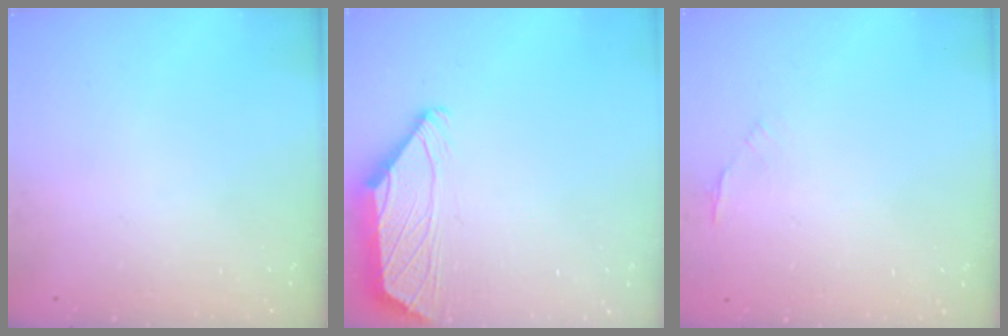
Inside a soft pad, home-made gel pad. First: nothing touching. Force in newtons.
{"total": 1.8, "press": 1.6, "slide": 0.8}
{"total": 1.1, "press": 1.0, "slide": 0.5}